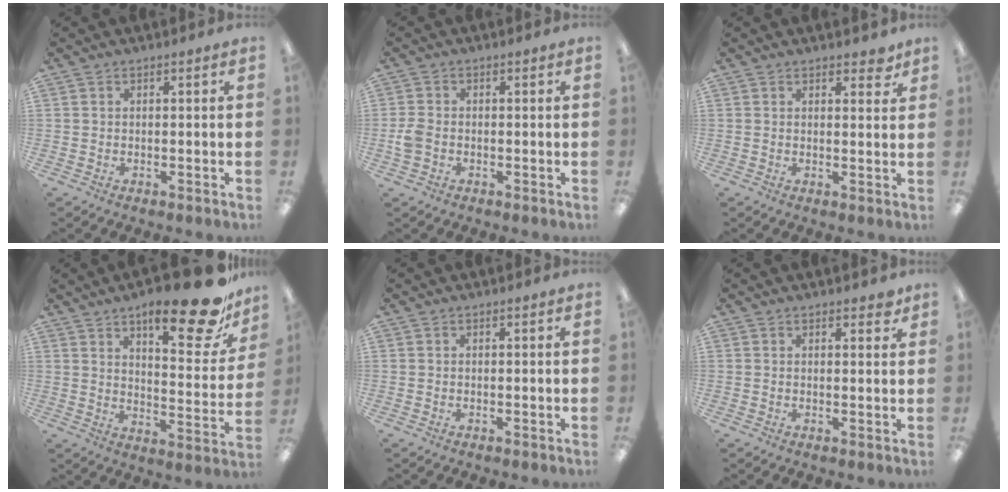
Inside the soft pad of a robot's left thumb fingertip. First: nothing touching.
{"total": 3.6, "force": [-0.9, 2.6, 2.3], "torque": [-0.045, 0.004, -0.016]}
{"total": 3.1, "force": [2.5, 1.5, 1.3], "torque": [-0.005, -0.010, 0.040]}
{"total": 20.7, "force": [13.7, 6.6, 14.0], "torque": [-0.192, -0.083, 0.215]}
{"total": 0.0}
{"total": 1.9, "force": [1.5, 0.9, 0.7], "torque": [0.001, -0.005, 0.024]}